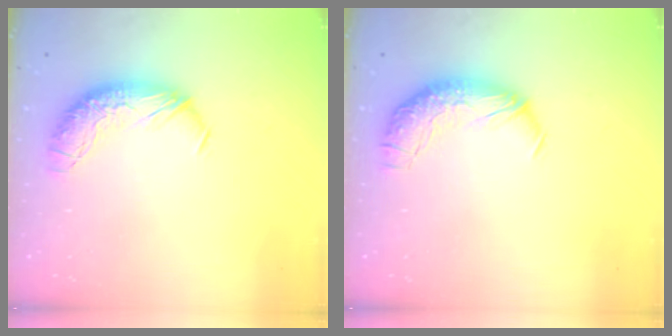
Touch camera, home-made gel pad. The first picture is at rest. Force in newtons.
{"total": 2.3, "press": 1.0, "slide": 2.1}